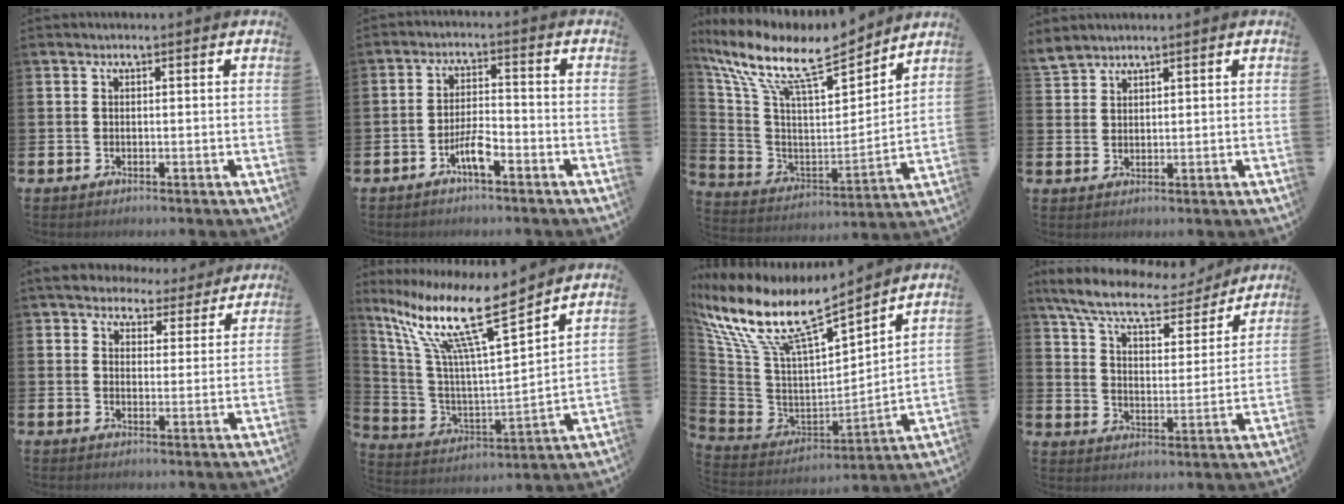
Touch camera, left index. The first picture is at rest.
{"total": 3.8, "force": [-2.3, 0.8, 2.9], "torque": [-0.058, 0.006, -0.045]}
{"total": 11.8, "force": [9.6, 3.0, 6.1], "torque": [-0.158, -0.066, 0.163]}
{"total": 2.9, "force": [2.8, 0.3, -0.2], "torque": [0.001, -0.012, 0.054]}
{"total": 5.4, "force": [4.8, 2.4, 1.0], "torque": [-0.037, -0.021, 0.085]}
{"total": 14.3, "force": [10.0, 2.2, 10.0], "torque": [-0.233, -0.056, 0.161]}
{"total": 11.2, "force": [9.0, 2.5, 6.2], "torque": [-0.155, -0.072, 0.155]}
{"total": 8.8, "force": [7.9, 1.8, 3.6], "torque": [-0.095, -0.050, 0.133]}